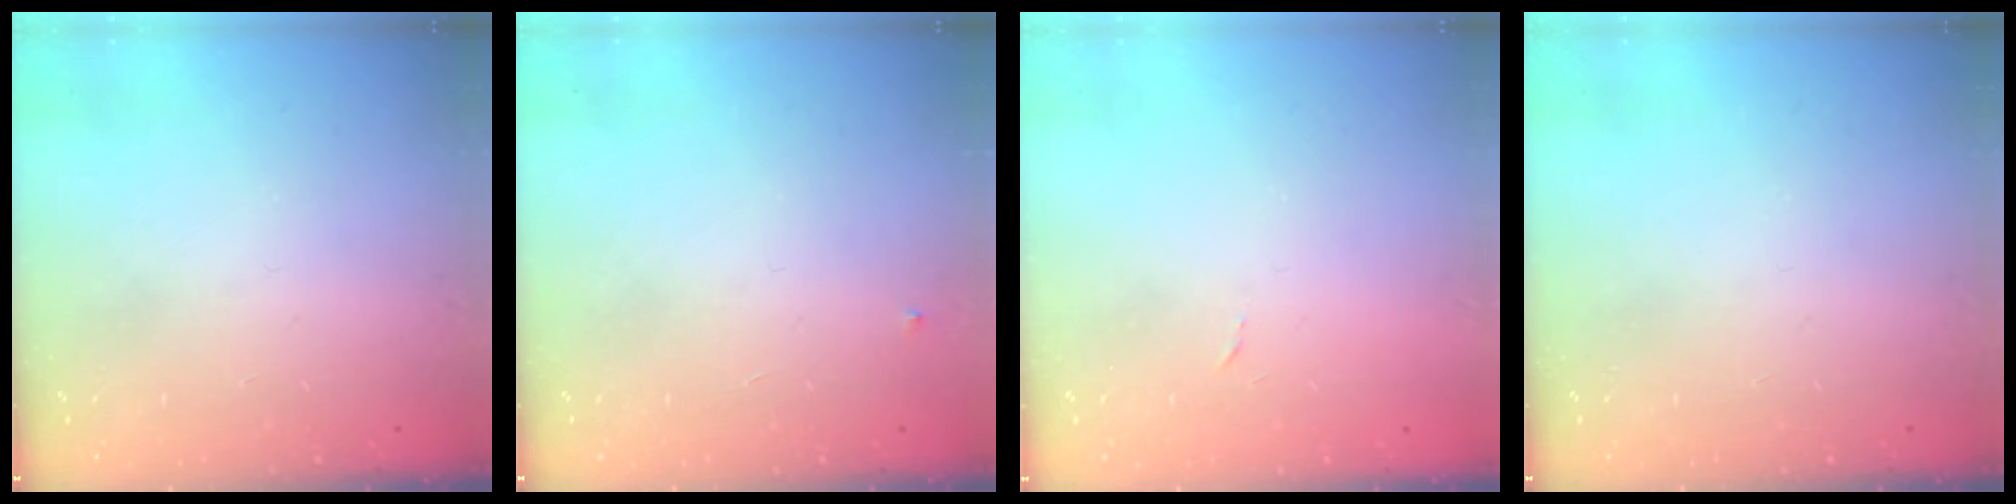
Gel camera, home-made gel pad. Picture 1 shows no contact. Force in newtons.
{"total": 3.0, "press": 2.9, "slide": 0.4}
{"total": 2.4, "press": 2.4, "slide": 0.4}
{"total": 0.0}